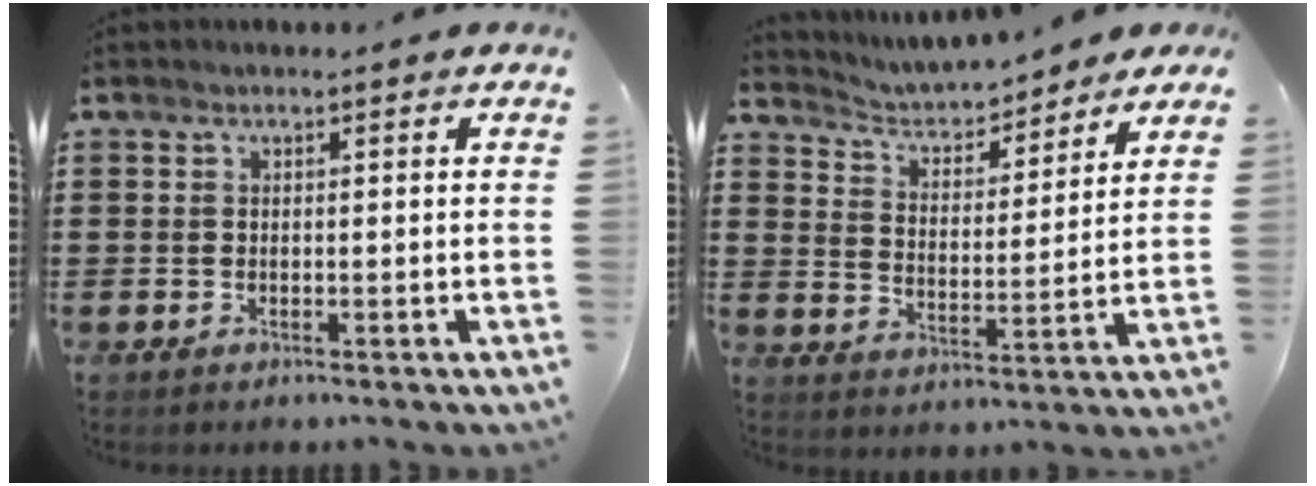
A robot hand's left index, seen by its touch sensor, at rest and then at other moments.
{"total": 3.9, "force": [3.8, 0.9, 0.5], "torque": [-0.035, -0.026, 0.058]}